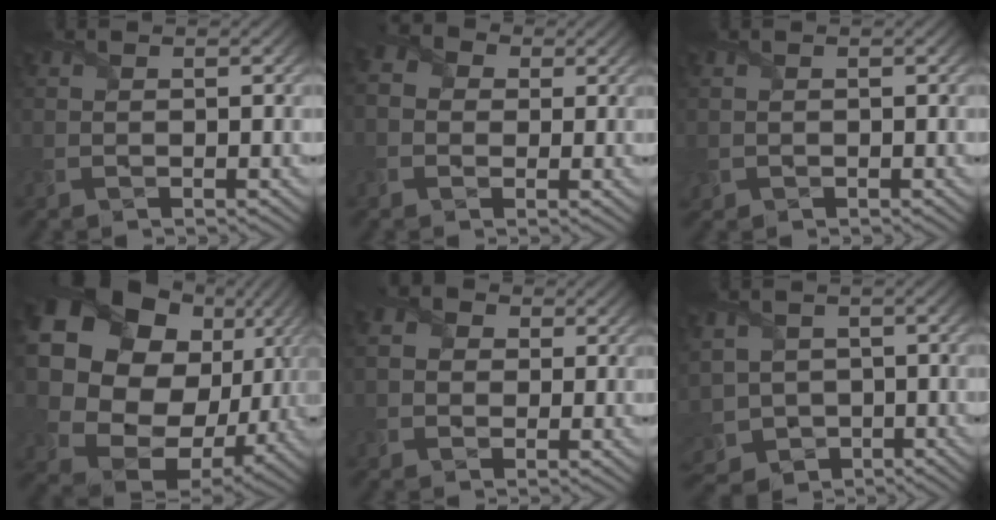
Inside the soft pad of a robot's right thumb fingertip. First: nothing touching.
{"total": 4.3, "force": [0.2, 3.8, 2.0], "torque": [-0.069, 0.002, -0.003]}
{"total": 0.7, "force": [0.1, 0.7, 0.1], "torque": [-0.010, -0.004, 0.000]}
{"total": 21.0, "force": [4.1, 16.7, 11.9], "torque": [-0.279, -0.043, 0.100]}
{"total": 3.4, "force": [0.7, 2.9, 1.5], "torque": [-0.062, 0.005, 0.004]}
{"total": 6.2, "force": [-1.4, 5.3, 2.8], "torque": [-0.097, -0.022, -0.031]}